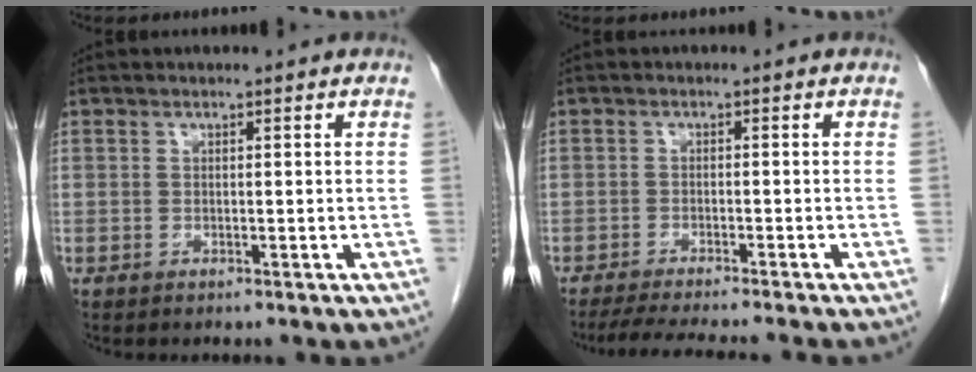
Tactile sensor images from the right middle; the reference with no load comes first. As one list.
[{"total": 9.4, "force": [-8.3, -0.4, 4.4], "torque": [-0.050, -0.015, -0.125]}]